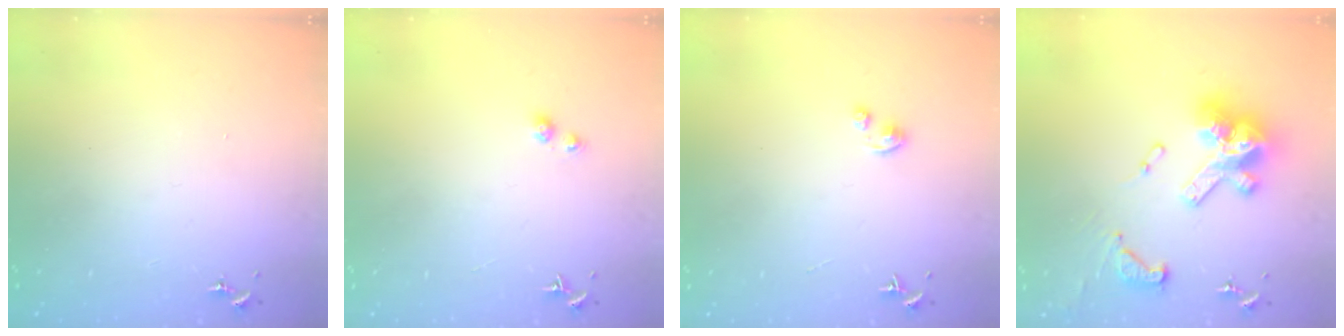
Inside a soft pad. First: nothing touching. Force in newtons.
{"total": 2.8, "press": 2.8, "slide": 0.2}
{"total": 2.2, "press": 2.2, "slide": 0.2}
{"total": 19.2, "press": 19.0, "slide": 2.0}